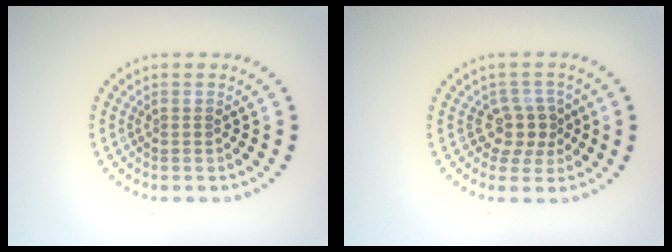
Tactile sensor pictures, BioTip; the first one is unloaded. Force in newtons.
{"total": 2.7, "press": 2.1, "slide": 1.8}